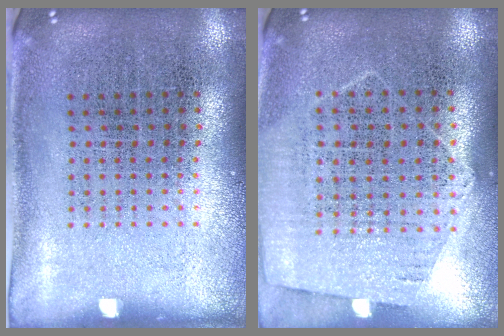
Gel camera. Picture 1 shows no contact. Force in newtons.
{"total": 1.2, "press": 1.1, "slide": 0.6}